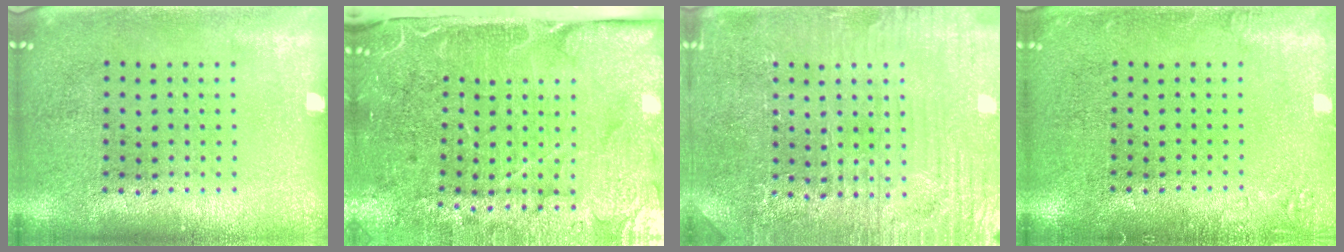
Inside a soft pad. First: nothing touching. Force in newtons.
{"total": 5.0, "press": 4.0, "slide": 2.9}
{"total": 3.8, "press": 3.7, "slide": 0.6}
{"total": 1.5, "press": 1.5, "slide": 0.2}